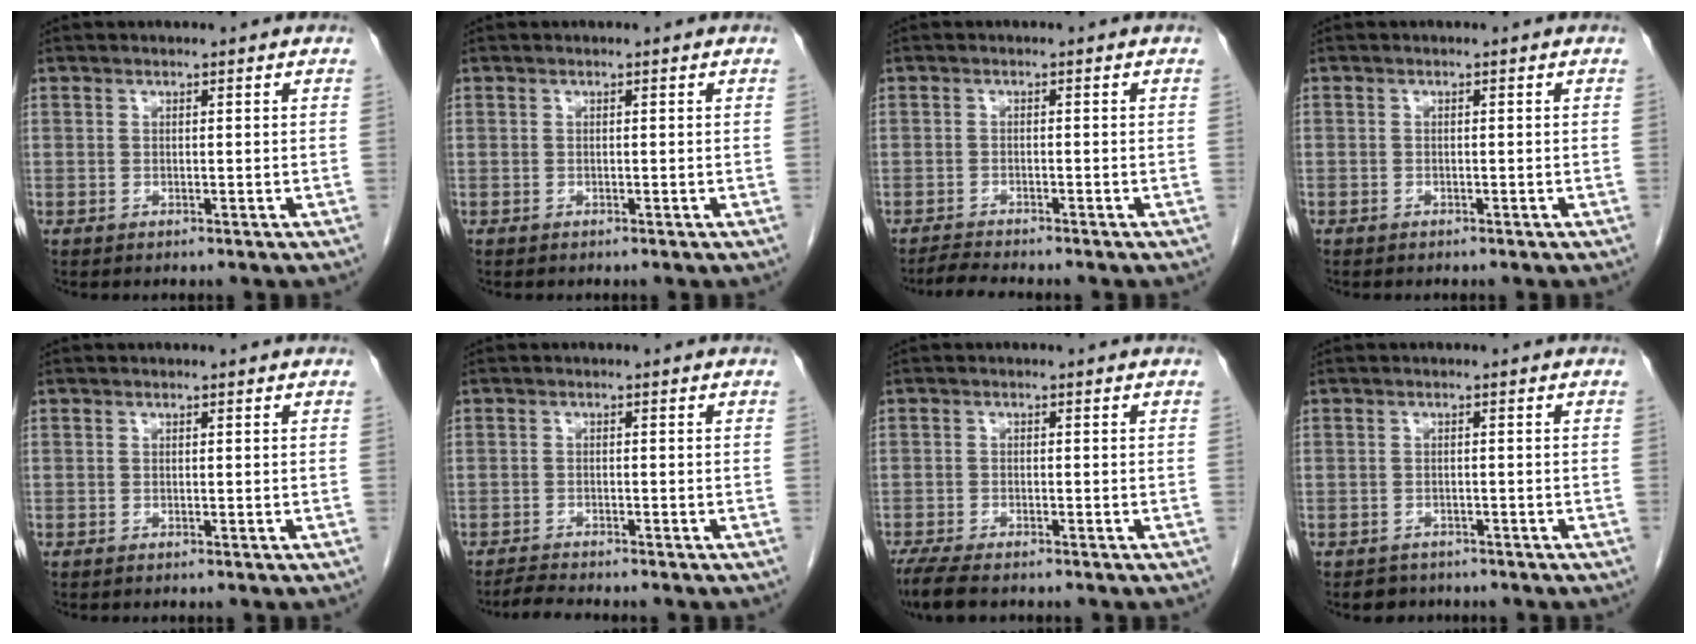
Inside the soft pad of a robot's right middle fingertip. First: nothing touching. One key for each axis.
{"total": 0.0}
{"total": 2.8, "fx": -2.7, "fy": -0.3, "fz": 0.8, "tx": -0.022, "ty": -0.015, "tz": -0.045}
{"total": 0.5, "fx": -0.4, "fy": 0.3, "fz": 0.1, "tx": -0.005, "ty": 0.002, "tz": -0.007}
{"total": 0.0}
{"total": 2.6, "fx": -2.5, "fy": -0.3, "fz": 0.7, "tx": -0.020, "ty": -0.015, "tz": -0.044}
{"total": 6.0, "fx": -4.8, "fy": 1.5, "fz": 3.2, "tx": -0.062, "ty": -0.015, "tz": -0.078}
{"total": 2.4, "fx": -2.0, "fy": 1.4, "fz": -0.1, "tx": -0.011, "ty": 0.002, "tz": -0.029}